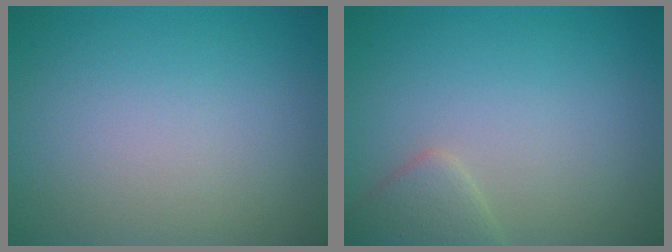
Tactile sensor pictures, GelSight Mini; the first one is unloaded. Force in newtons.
{"total": 2.2, "press": 2.2, "slide": 0.1}